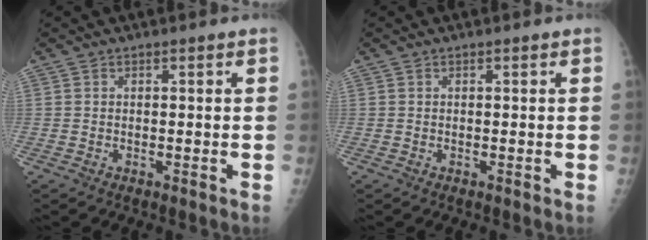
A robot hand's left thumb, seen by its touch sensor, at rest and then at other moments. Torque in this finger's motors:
{"motor_torque": [-0.02, 0.04, -0.11, -0.04, 0.00]}